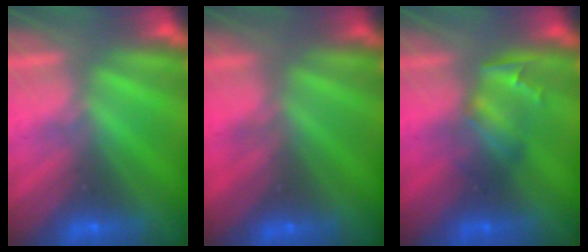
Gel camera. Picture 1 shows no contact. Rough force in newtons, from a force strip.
{"total": 2.1}
{"total": 2.5}